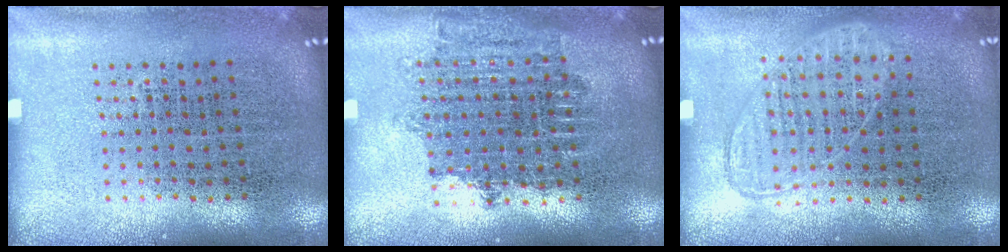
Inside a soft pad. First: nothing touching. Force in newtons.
{"total": 1.6, "press": 1.3, "slide": 0.9}
{"total": 1.0, "press": 0.9, "slide": 0.3}